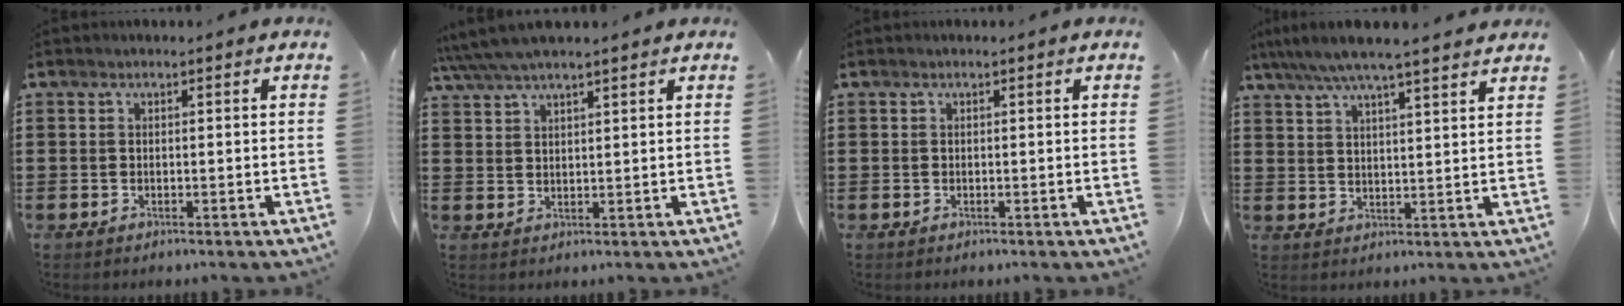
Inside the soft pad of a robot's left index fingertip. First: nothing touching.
{"total": 3.7, "force": [3.3, 0.4, 1.7], "torque": [-0.043, -0.002, 0.060]}
{"total": 0.0}
{"total": 5.7, "force": [4.9, 0.0, 2.9], "torque": [-0.071, -0.016, 0.085]}